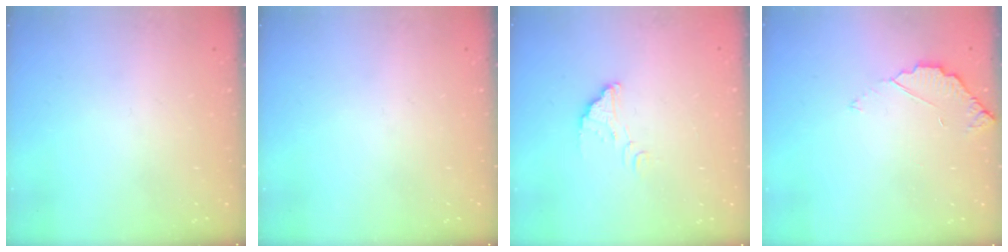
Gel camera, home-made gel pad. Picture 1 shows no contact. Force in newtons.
{"total": 0.0}
{"total": 2.9, "press": 2.9, "slide": 0.2}
{"total": 3.4, "press": 3.4, "slide": 0.3}